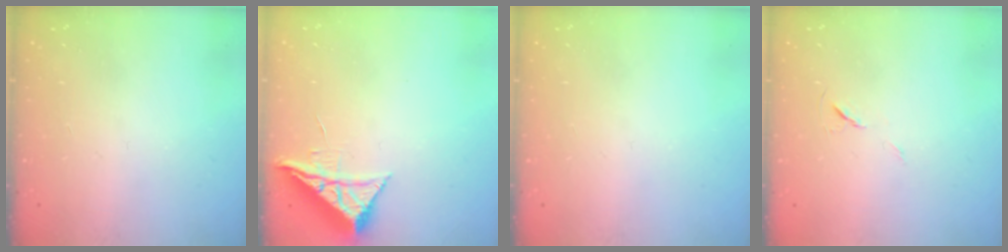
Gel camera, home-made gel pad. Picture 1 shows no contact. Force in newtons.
{"total": 7.1, "press": 7.1, "slide": 0.2}
{"total": 0.0}
{"total": 5.6, "press": 5.1, "slide": 2.2}